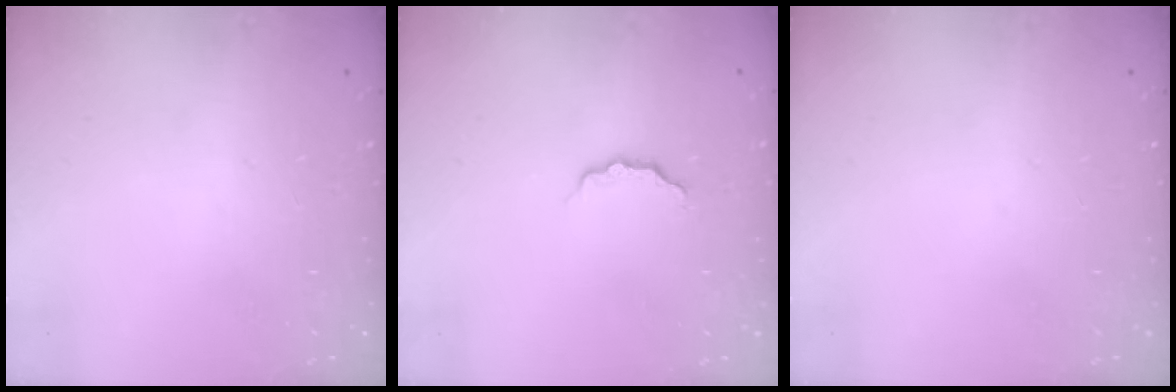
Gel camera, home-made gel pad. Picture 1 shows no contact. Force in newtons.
{"total": 3.5, "press": 3.5, "slide": 0.4}
{"total": 0.0}